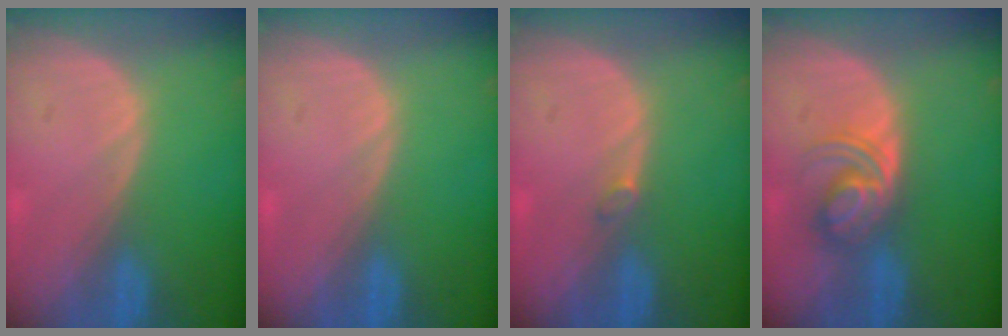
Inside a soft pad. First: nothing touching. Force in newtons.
{"total": 0.0}
{"total": 0.9, "press": 0.9, "slide": 0.3}
{"total": 5.7, "press": 5.4, "slide": 1.9}